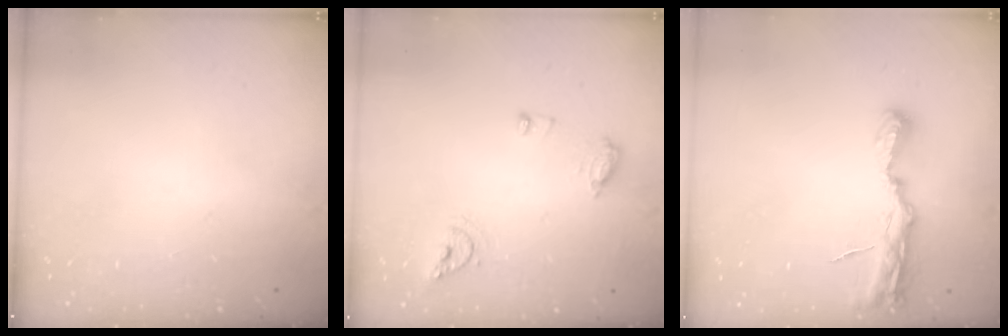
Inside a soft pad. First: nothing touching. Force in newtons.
{"total": 8.3, "press": 8.2, "slide": 0.9}
{"total": 7.6, "press": 7.6, "slide": 0.9}